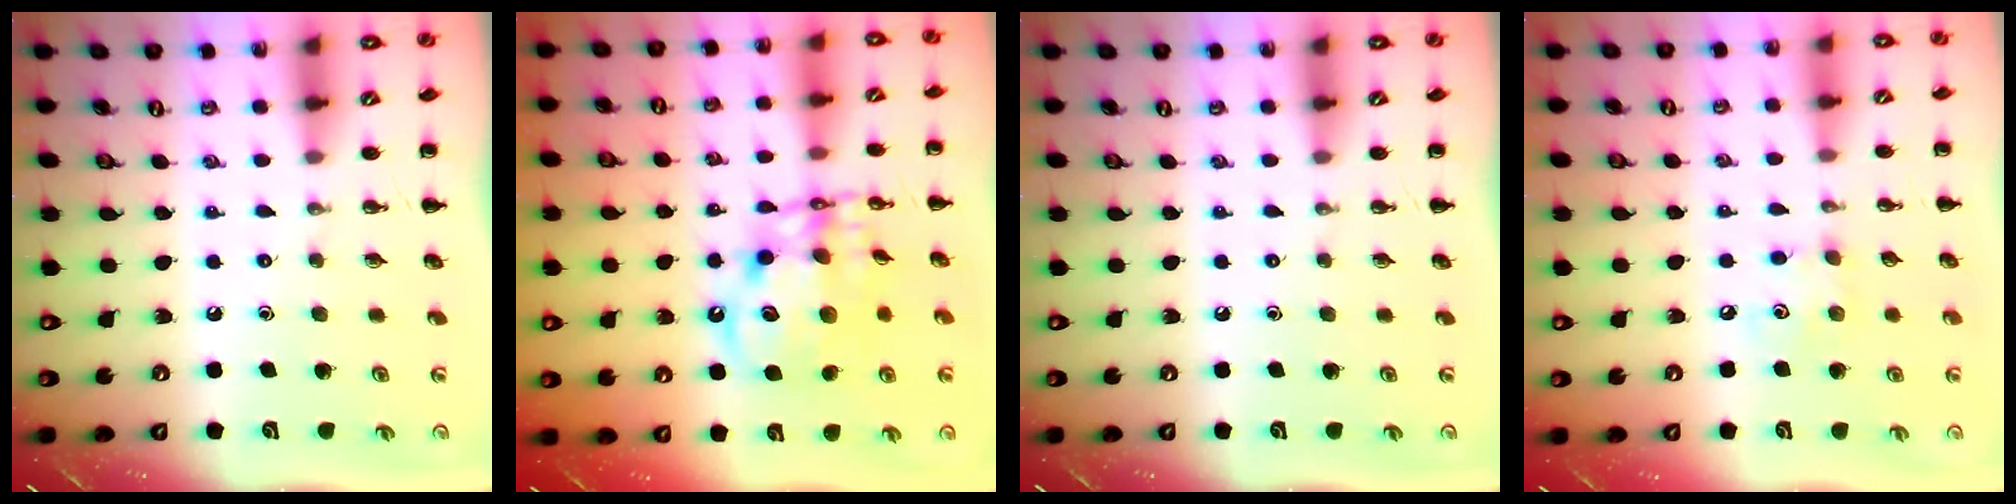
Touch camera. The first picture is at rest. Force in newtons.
{"total": 13.9, "press": 13.5, "slide": 3.3}
{"total": 0.0}
{"total": 4.9, "press": 4.8, "slide": 1.0}